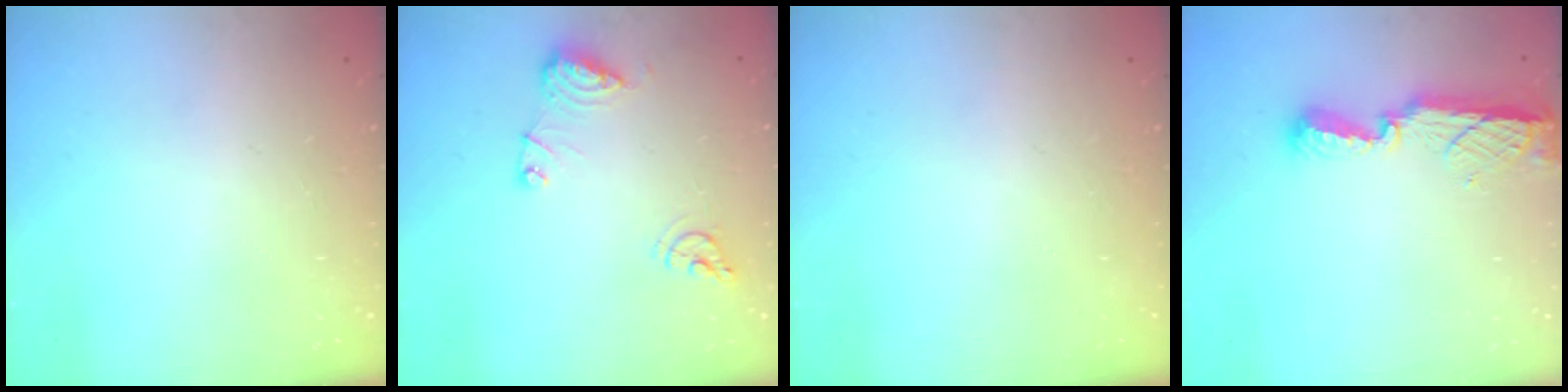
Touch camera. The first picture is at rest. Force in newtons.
{"total": 10.5, "press": 10.4, "slide": 1.1}
{"total": 0.0}
{"total": 7.9, "press": 7.9, "slide": 0.3}